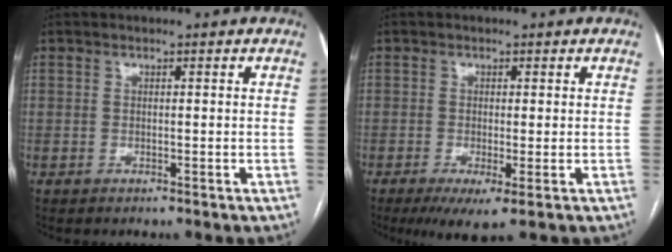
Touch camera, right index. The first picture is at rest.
{"total": 4.8, "force": [-2.2, 0.9, 4.2], "torque": [-0.066, -0.013, -0.031]}